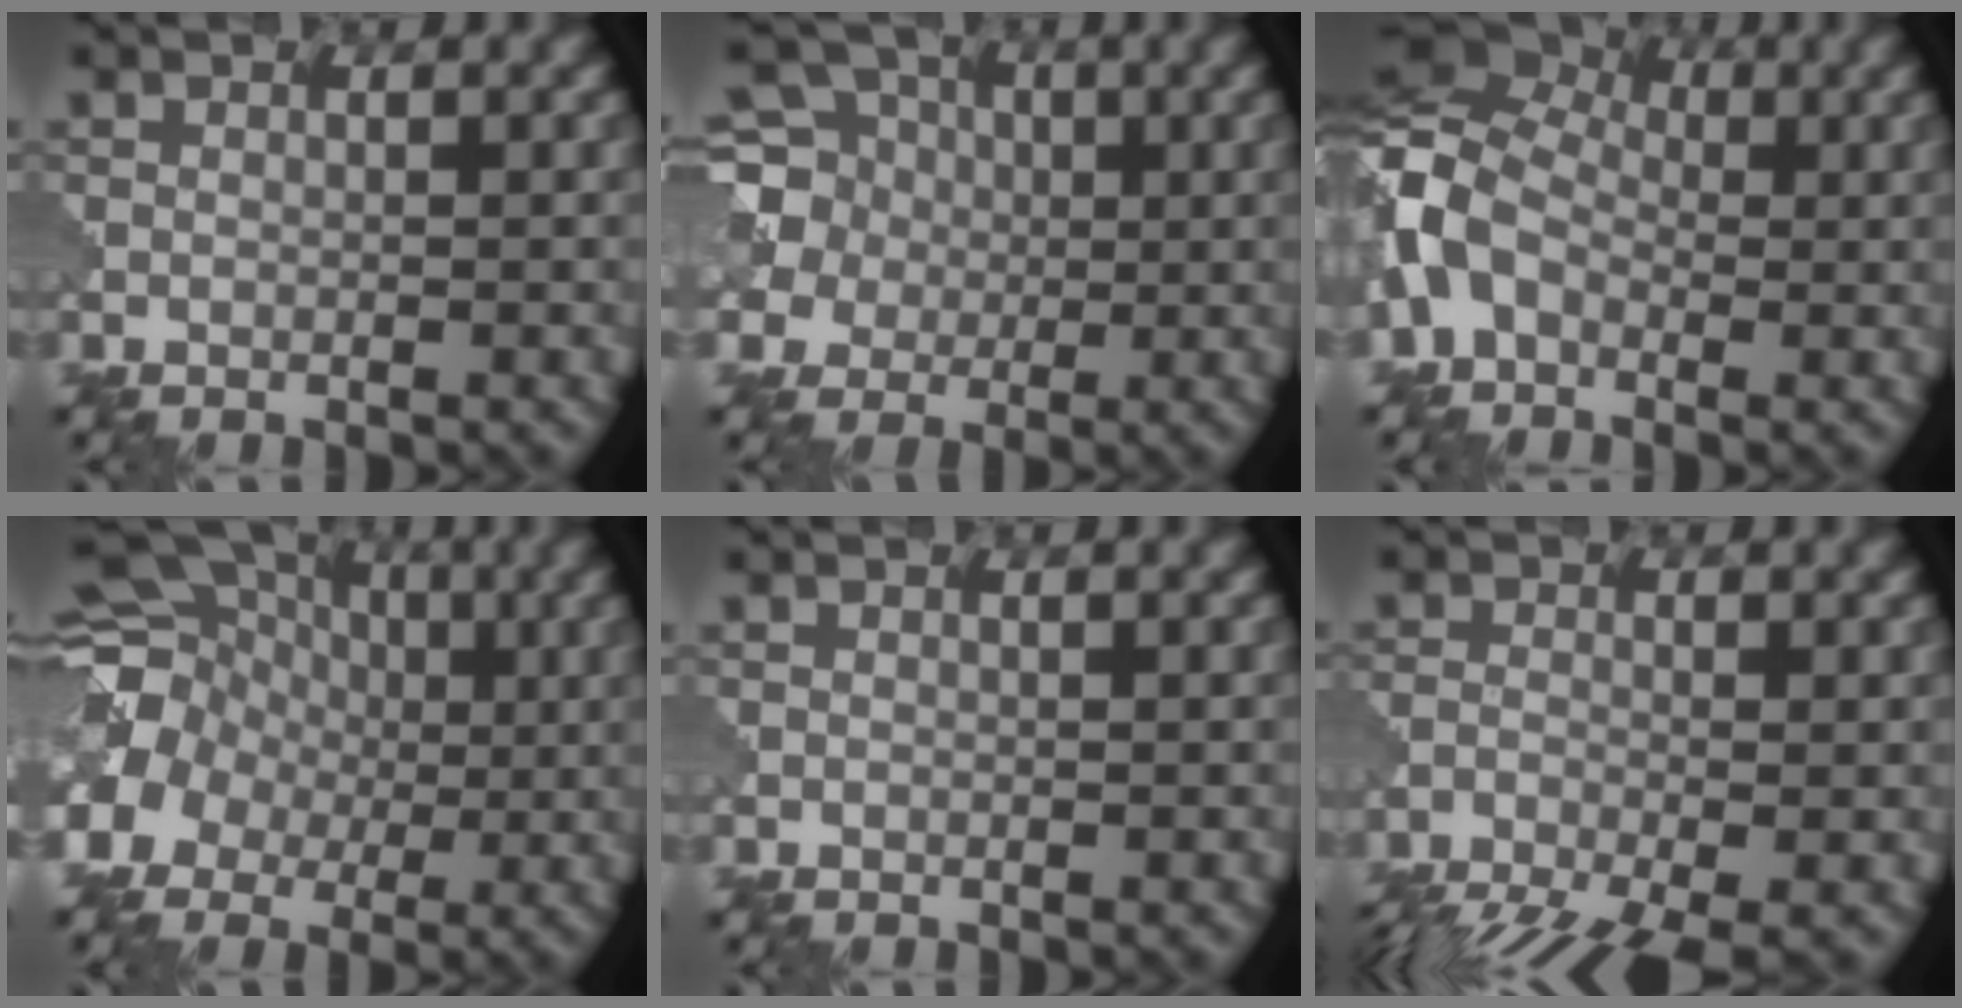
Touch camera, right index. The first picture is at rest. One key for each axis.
{"total": 7.7, "fx": 2.1, "fy": 6.9, "fz": 2.9, "tx": -0.091, "ty": 0.027, "tz": 0.021}
{"total": 9.0, "fx": -0.7, "fy": 6.5, "fz": 6.2, "tx": -0.138, "ty": 0.016, "tz": -0.020}
{"total": 11.3, "fx": -0.7, "fy": 10.1, "fz": 5.1, "tx": -0.111, "ty": 0.022, "tz": -0.042}
{"total": 0.0}
{"total": 9.6, "fx": -7.4, "fy": 3.2, "fz": 5.2, "tx": -0.107, "ty": -0.033, "tz": -0.106}